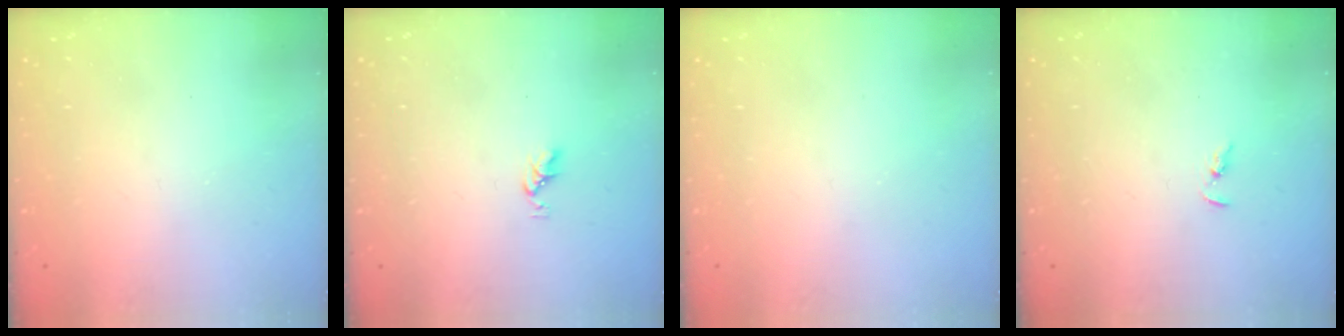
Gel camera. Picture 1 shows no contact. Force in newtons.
{"total": 2.4, "press": 2.4, "slide": 0.4}
{"total": 0.0}
{"total": 1.5, "press": 1.5, "slide": 0.4}